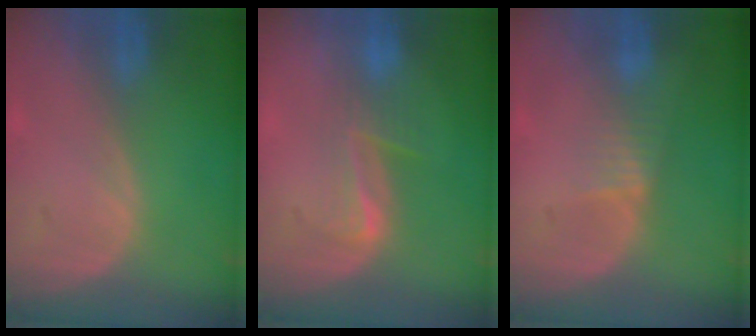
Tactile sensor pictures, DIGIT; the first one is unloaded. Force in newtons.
{"total": 4.0, "press": 3.7, "slide": 1.6}
{"total": 2.6, "press": 2.4, "slide": 0.9}